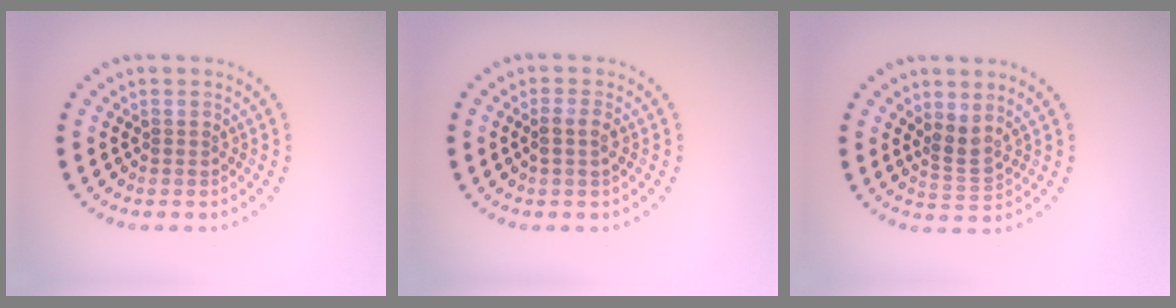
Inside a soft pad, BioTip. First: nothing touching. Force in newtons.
{"total": 1.5, "press": 1.2, "slide": 0.9}
{"total": 2.2, "press": 1.7, "slide": 1.3}